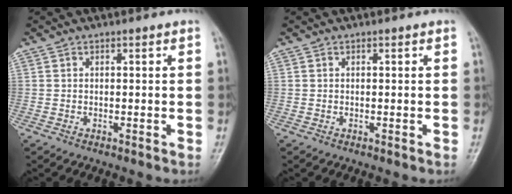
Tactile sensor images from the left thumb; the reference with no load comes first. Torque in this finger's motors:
{"motor_torque": [0.00, 0.00, 0.00, 0.00, 0.00]}